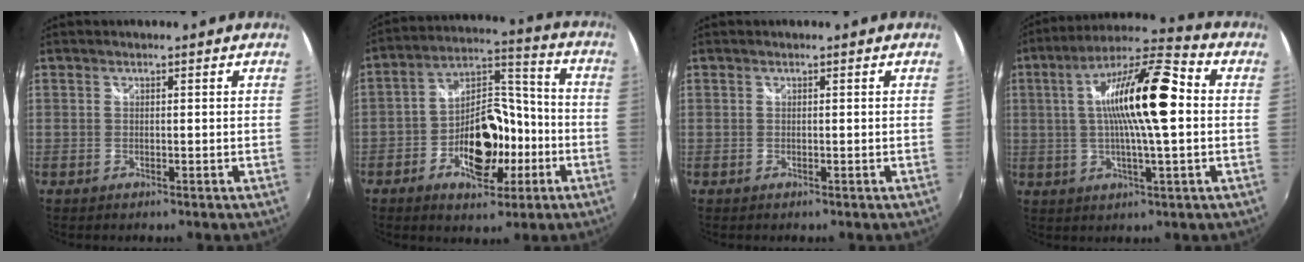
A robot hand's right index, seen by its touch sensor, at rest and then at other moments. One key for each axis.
{"total": 15.0, "fx": -5.6, "fy": 7.9, "fz": 11.4, "tx": -0.199, "ty": 0.030, "tz": -0.082}
{"total": 0.0}
{"total": 16.1, "fx": 1.3, "fy": 2.7, "fz": 15.9, "tx": -0.281, "ty": 0.016, "tz": 0.012}